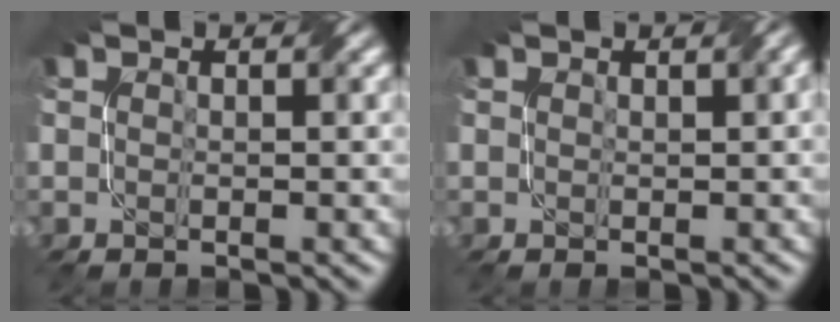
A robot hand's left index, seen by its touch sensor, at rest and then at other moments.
{"total": 0.9, "force": [0.6, 0.1, 0.7], "torque": [-0.007, 0.003, 0.011]}